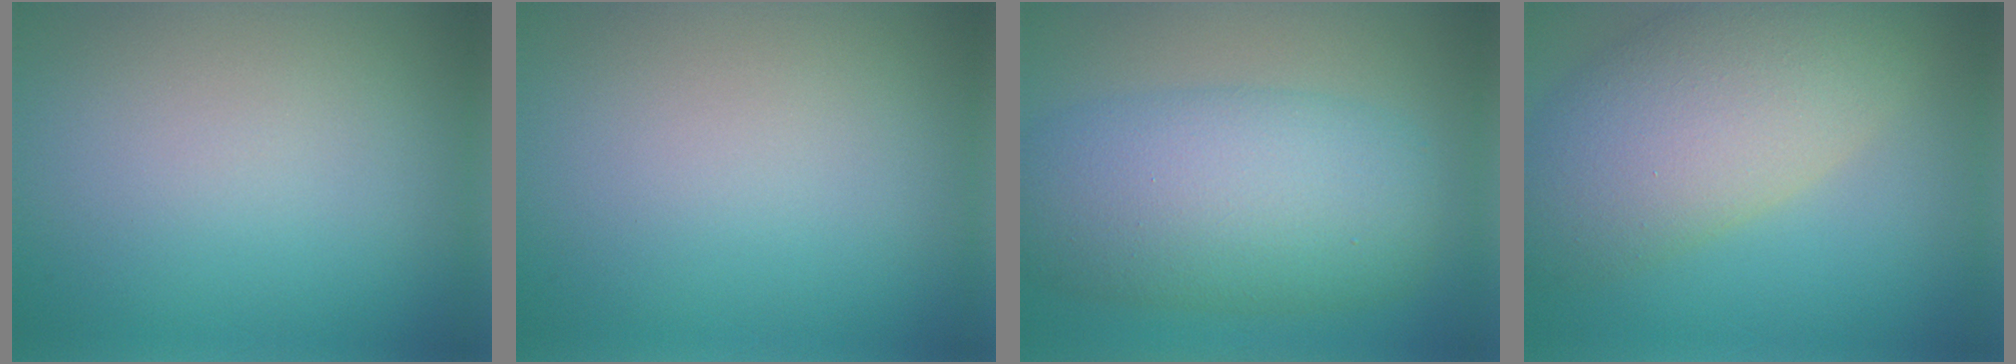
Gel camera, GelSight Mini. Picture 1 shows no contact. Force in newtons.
{"total": 0.0}
{"total": 9.5, "press": 9.5, "slide": 0.2}
{"total": 9.5, "press": 9.5, "slide": 0.8}